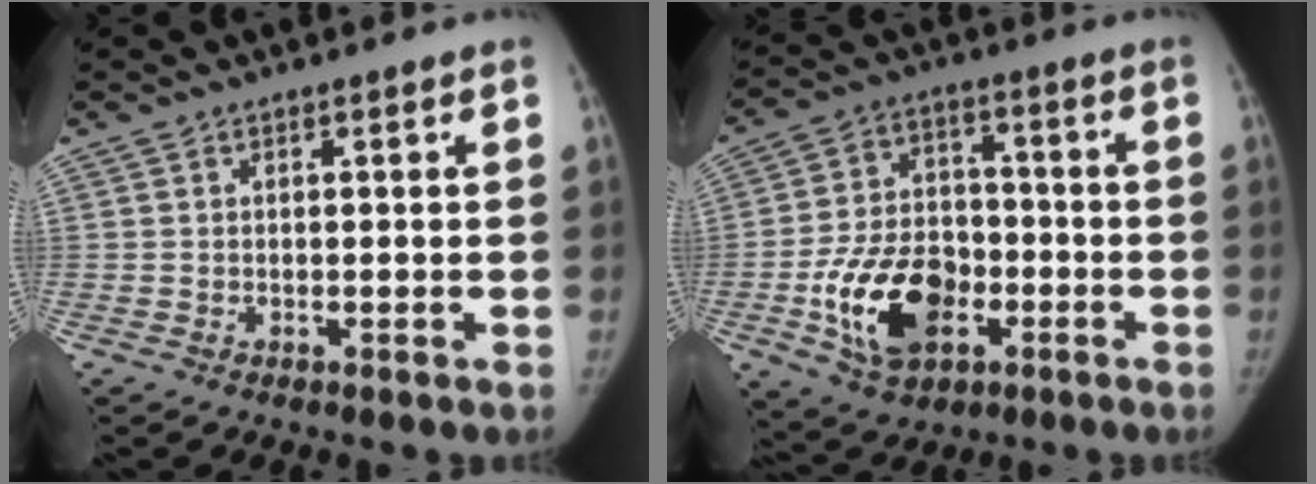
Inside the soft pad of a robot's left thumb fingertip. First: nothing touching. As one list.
[{"total": 15.9, "force": [-5.3, 10.4, 10.7], "torque": [-0.159, 0.021, -0.087]}]